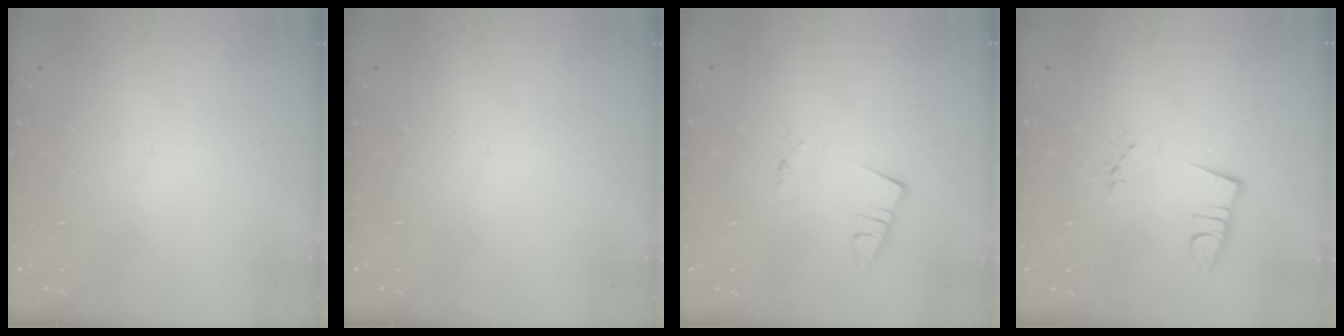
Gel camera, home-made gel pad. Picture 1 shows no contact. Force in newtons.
{"total": 0.0}
{"total": 1.2, "press": 1.2, "slide": 0.1}
{"total": 2.9, "press": 1.4, "slide": 2.5}